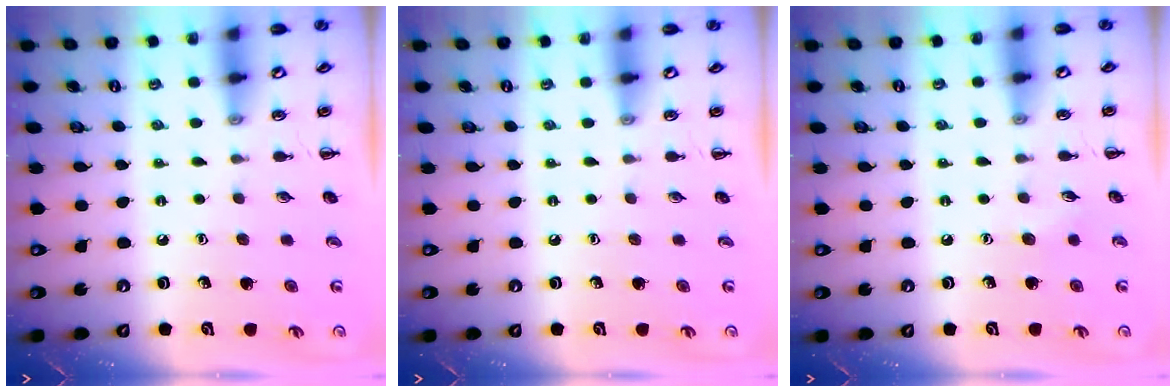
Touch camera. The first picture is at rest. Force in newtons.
{"total": 0.0}
{"total": 3.7, "press": 3.6, "slide": 0.8}